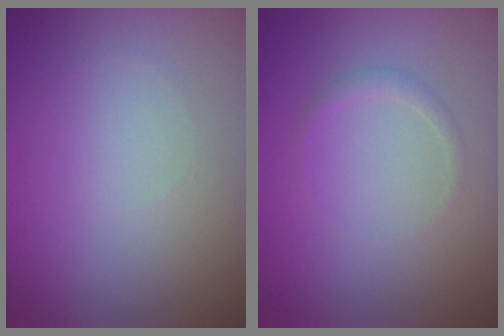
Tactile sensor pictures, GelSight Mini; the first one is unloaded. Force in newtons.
{"total": 0.9, "press": 0.9, "slide": 0.0}